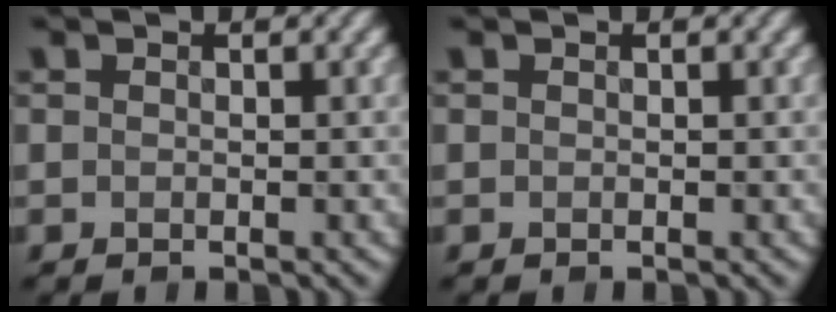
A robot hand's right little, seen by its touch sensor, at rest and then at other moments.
{"total": 0.0}